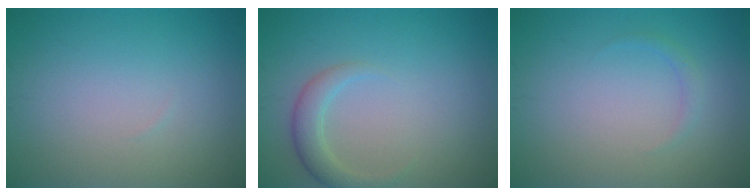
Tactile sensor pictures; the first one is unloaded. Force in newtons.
{"total": 2.4, "press": 2.4, "slide": 0.2}
{"total": 0.8, "press": 0.8, "slide": 0.0}